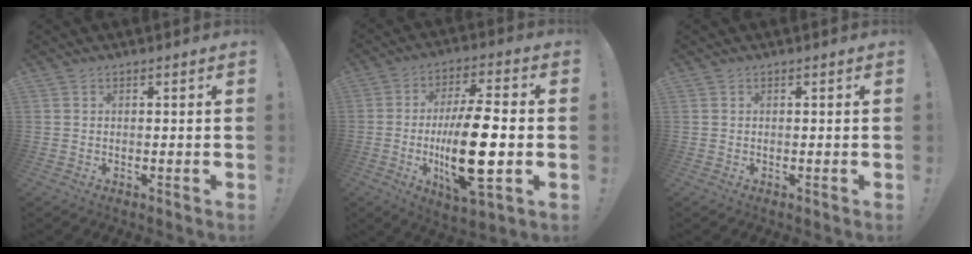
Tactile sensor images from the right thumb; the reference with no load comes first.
{"total": 19.1, "force": [-3.0, 5.7, 18.0], "torque": [-0.316, -0.004, -0.048]}
{"total": 0.0}